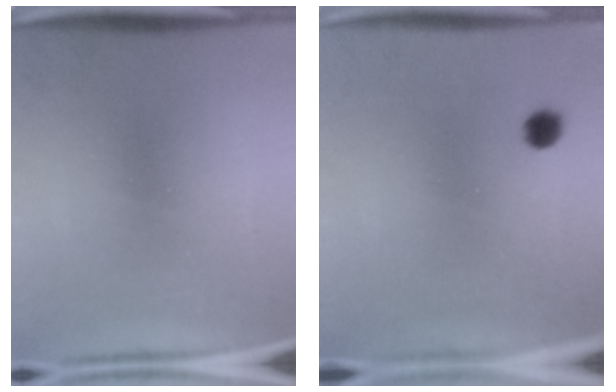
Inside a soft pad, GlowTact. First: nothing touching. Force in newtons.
{"total": 1.8}